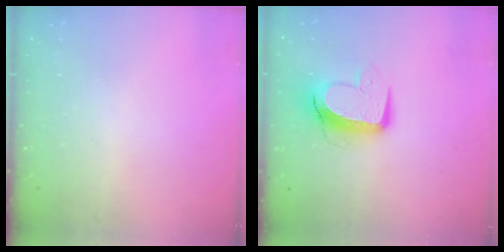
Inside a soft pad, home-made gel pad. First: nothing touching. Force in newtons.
{"total": 11.1, "press": 11.1, "slide": 0.9}